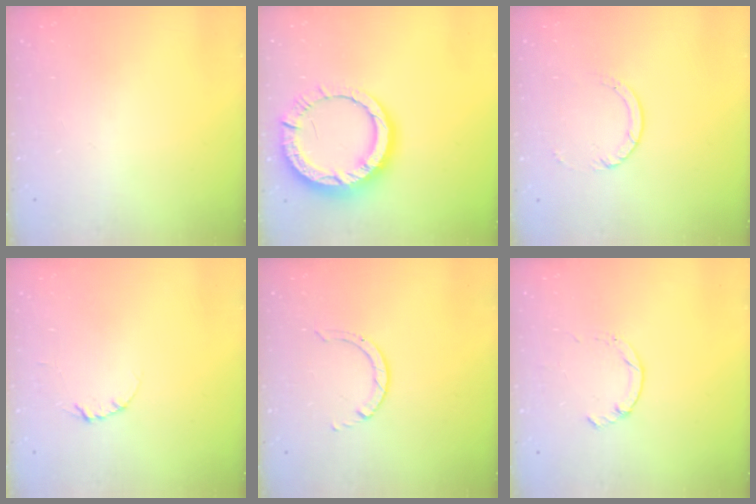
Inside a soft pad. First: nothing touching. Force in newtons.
{"total": 13.9, "press": 13.8, "slide": 1.5}
{"total": 3.0, "press": 2.9, "slide": 0.4}
{"total": 3.4, "press": 3.4, "slide": 0.3}
{"total": 1.7, "press": 1.7, "slide": 0.1}
{"total": 1.0, "press": 1.0, "slide": 0.3}